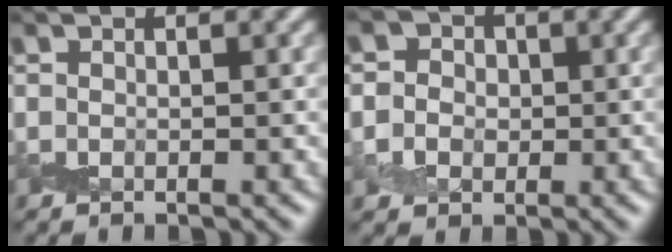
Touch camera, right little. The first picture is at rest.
{"total": 4.9, "force": [0.7, 4.5, 2.0], "torque": [-0.013, 0.027, -0.010]}